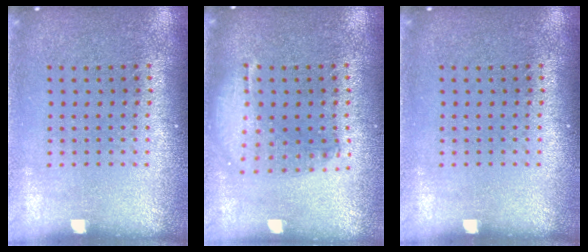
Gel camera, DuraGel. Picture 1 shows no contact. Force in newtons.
{"total": 1.5, "press": 1.4, "slide": 0.7}
{"total": 0.0}